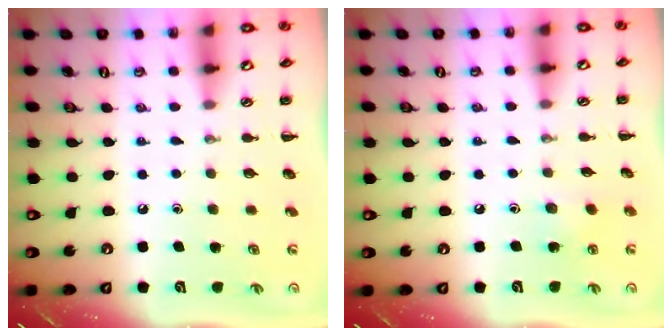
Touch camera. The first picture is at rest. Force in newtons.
{"total": 4.0, "press": 3.9, "slide": 1.0}